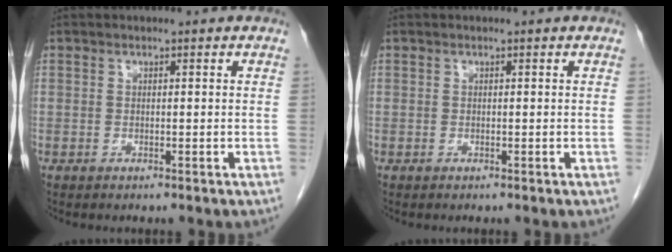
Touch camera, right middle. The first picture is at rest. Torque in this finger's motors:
{"motor_torque": [0.00, 0.00, 0.00, -0.01]}